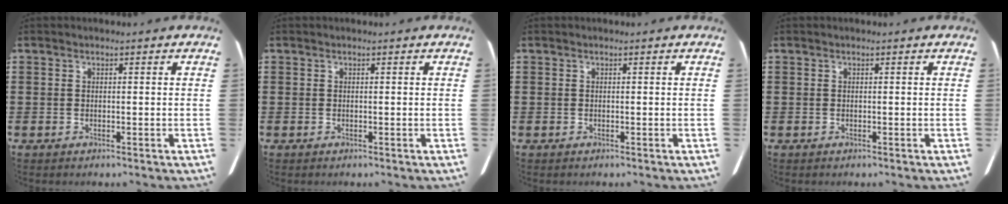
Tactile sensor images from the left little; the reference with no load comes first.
{"total": 0.0}
{"total": 0.0}
{"total": 0.0}